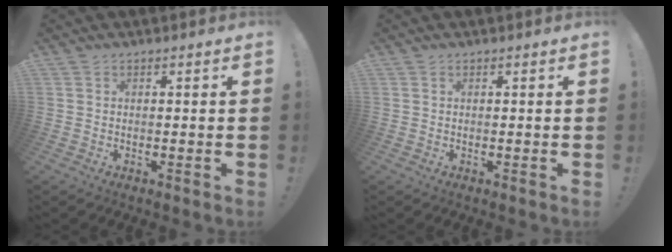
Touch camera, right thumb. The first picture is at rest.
{"total": 0.0}